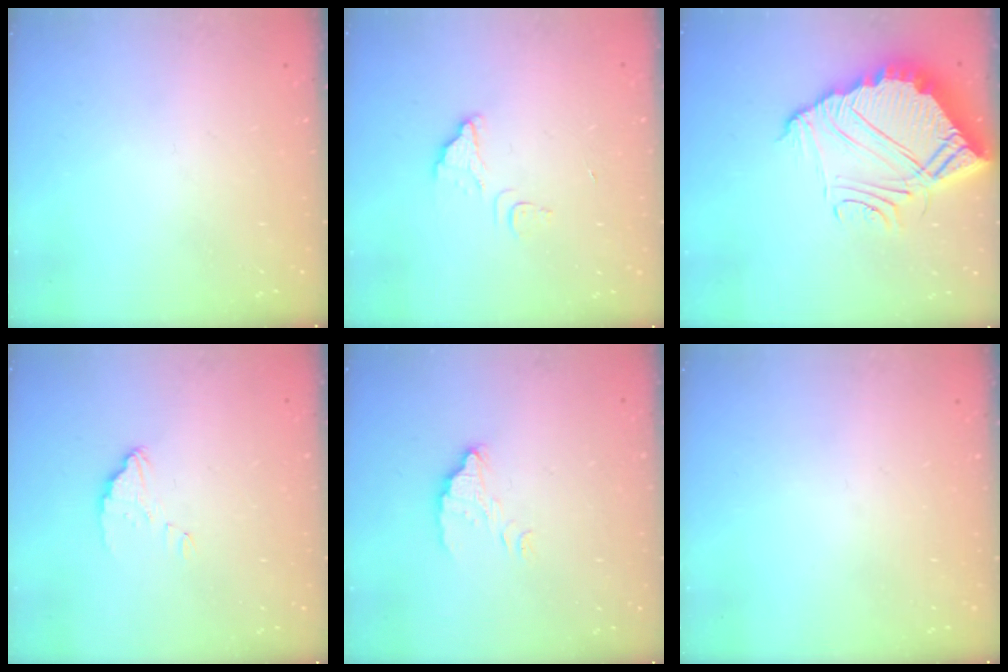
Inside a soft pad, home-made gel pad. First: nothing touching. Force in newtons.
{"total": 5.5, "press": 5.5, "slide": 0.5}
{"total": 14.6, "press": 14.5, "slide": 1.1}
{"total": 2.7, "press": 2.7, "slide": 0.1}
{"total": 3.8, "press": 3.8, "slide": 0.1}
{"total": 0.0}